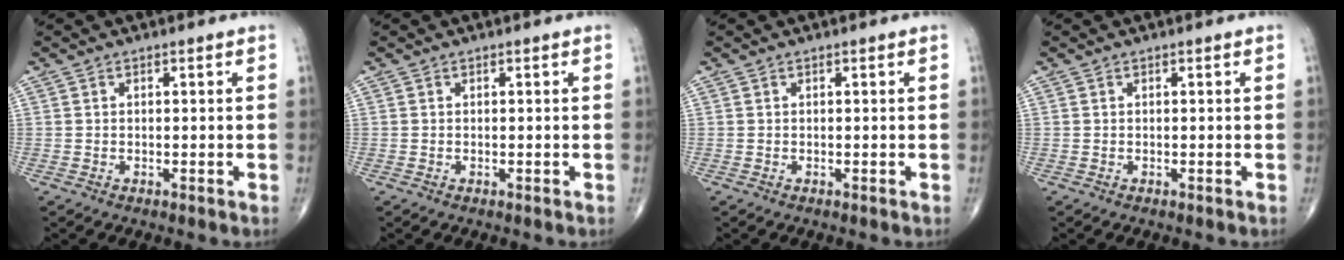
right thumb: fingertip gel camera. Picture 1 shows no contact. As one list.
[{"total": 0.0}, {"total": 0.0}, {"total": 0.0}]